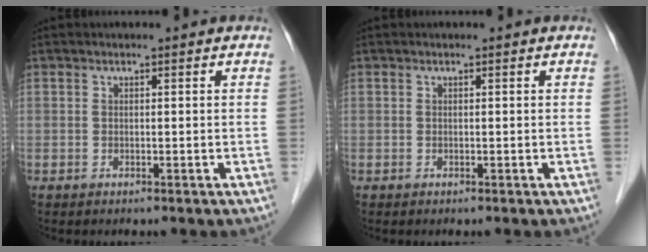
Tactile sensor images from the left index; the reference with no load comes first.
{"total": 0.0}